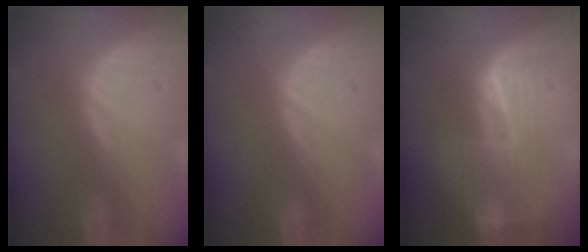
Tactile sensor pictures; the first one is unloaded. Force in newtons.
{"total": 0.0}
{"total": 6.7, "press": 6.3, "slide": 2.2}